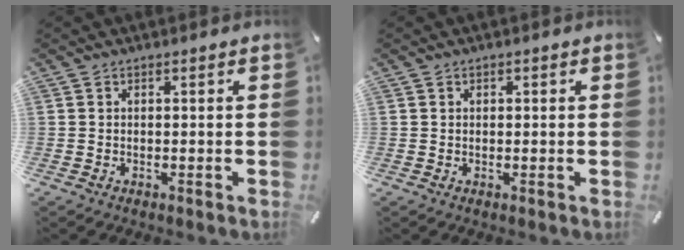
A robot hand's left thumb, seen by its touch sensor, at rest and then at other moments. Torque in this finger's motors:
{"motor_torque": [-0.17, -0.43, -0.02, 0.12, -0.03]}